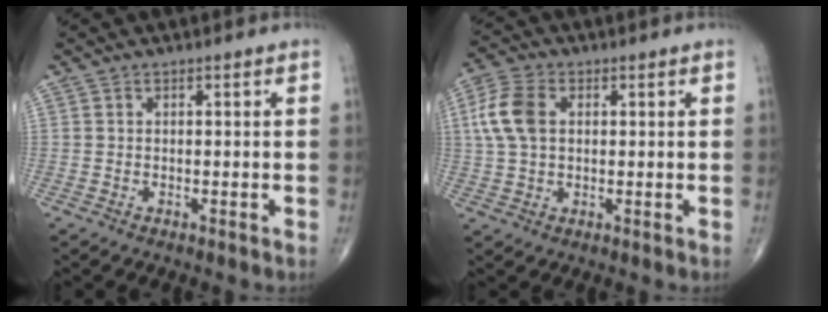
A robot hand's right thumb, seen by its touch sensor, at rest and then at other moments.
{"total": 8.3, "force": [1.5, 5.4, 6.1], "torque": [-0.139, 0.012, 0.029]}